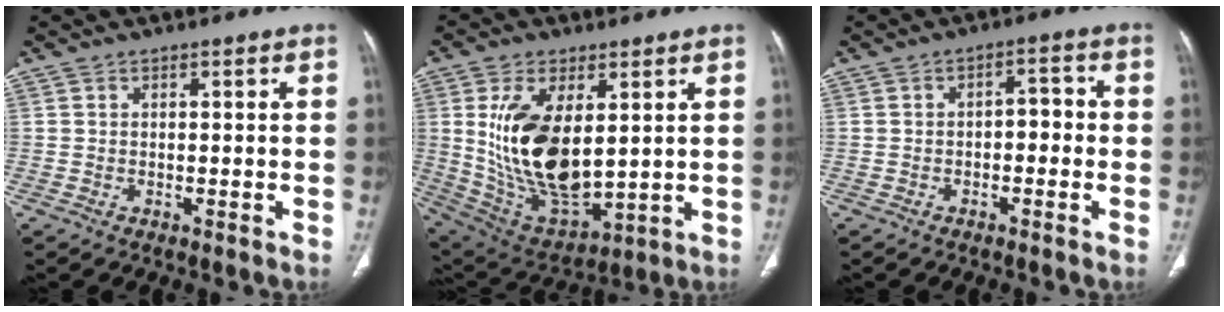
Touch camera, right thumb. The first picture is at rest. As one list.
[{"total": 18.5, "force": [3.1, 9.4, 15.6], "torque": [-0.283, -0.024, 0.080]}, {"total": 3.7, "force": [-0.8, 2.2, 2.8], "torque": [-0.021, 0.020, -0.018]}]